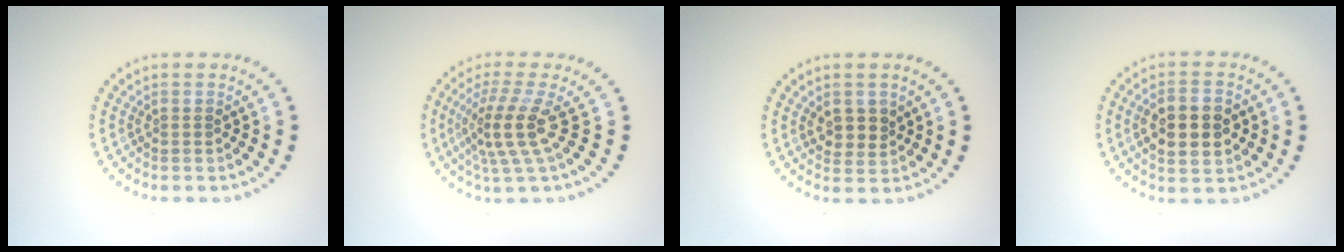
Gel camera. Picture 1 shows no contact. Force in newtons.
{"total": 4.0, "press": 2.8, "slide": 2.8}
{"total": 2.3, "press": 2.2, "slide": 0.8}
{"total": 5.3, "press": 5.3, "slide": 0.3}